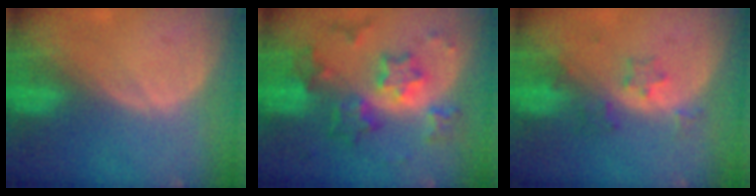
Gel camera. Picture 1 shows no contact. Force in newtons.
{"total": 9.1, "press": 9.1, "slide": 0.8}
{"total": 3.8, "press": 3.5, "slide": 1.3}